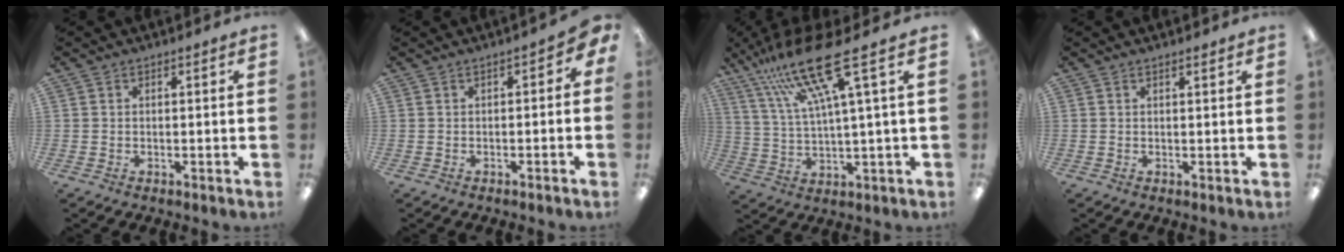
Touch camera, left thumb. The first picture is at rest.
{"total": 1.8, "force": [-1.1, 1.2, 0.7], "torque": [-0.013, 0.010, -0.023]}
{"total": 19.0, "force": [11.3, 2.7, 15.0], "torque": [-0.301, -0.052, 0.175]}
{"total": 0.7, "force": [0.7, 0.1, 0.1], "torque": [-0.004, 0.001, 0.013]}